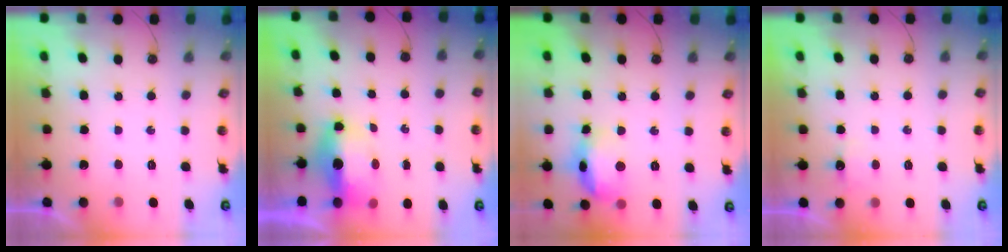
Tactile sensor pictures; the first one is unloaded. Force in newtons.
{"total": 8.1, "press": 7.6, "slide": 2.8}
{"total": 14.5, "press": 14.5, "slide": 0.9}
{"total": 2.7, "press": 2.6, "slide": 0.4}